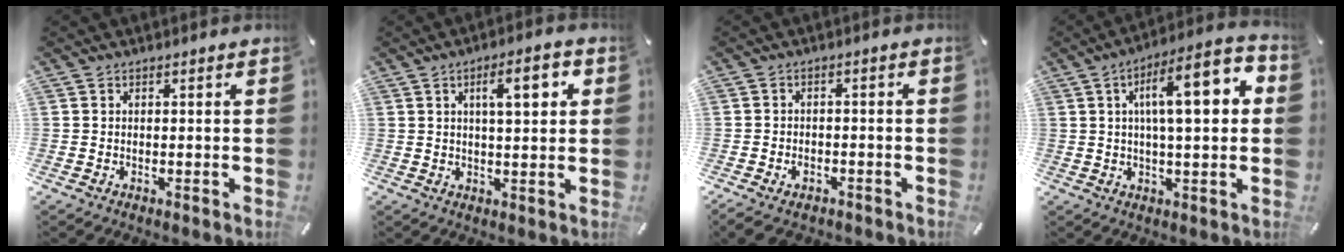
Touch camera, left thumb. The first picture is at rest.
{"total": 8.5, "force": [2.9, 2.6, 7.6], "torque": [-0.112, -0.008, 0.037]}
{"total": 3.1, "force": [-1.9, 2.0, 1.3], "torque": [-0.030, 0.008, -0.040]}
{"total": 14.8, "force": [3.3, 4.4, 13.8], "torque": [-0.204, -0.005, 0.045]}